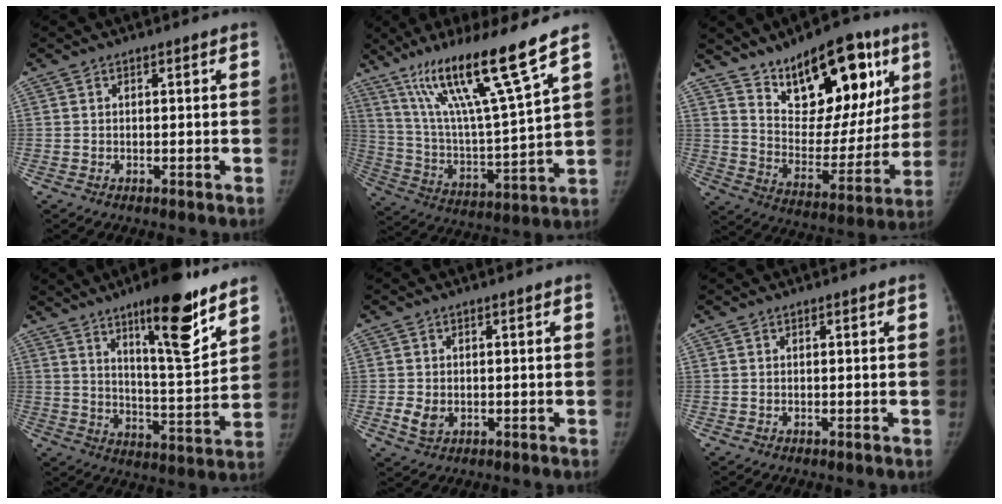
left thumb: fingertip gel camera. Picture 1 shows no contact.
{"total": 19.4, "force": [13.0, 0.2, 14.4], "torque": [-0.234, -0.067, 0.234]}
{"total": 23.5, "force": [13.1, 11.2, 16.0], "torque": [-0.183, -0.051, 0.214]}
{"total": 16.6, "force": [10.5, 3.6, 12.3], "torque": [-0.160, -0.073, 0.167]}
{"total": 3.2, "force": [-0.5, 2.4, 2.1], "torque": [-0.042, -0.004, -0.003]}
{"total": 0.0}